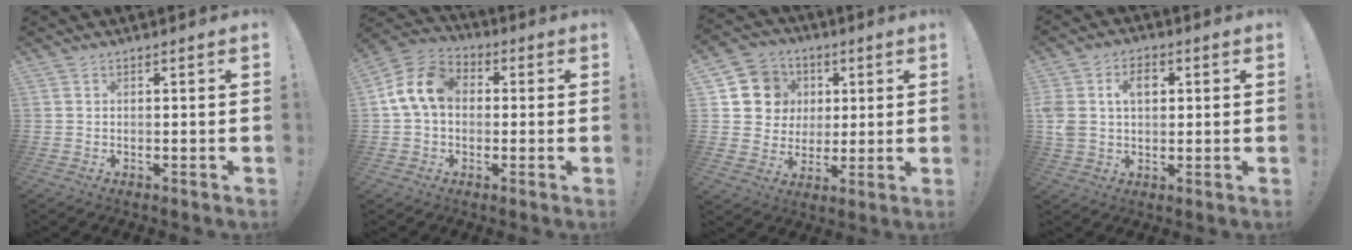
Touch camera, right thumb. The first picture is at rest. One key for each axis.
{"total": 12.3, "fx": 1.6, "fy": 9.1, "fz": 8.1, "tx": -0.149, "ty": 0.023, "tz": 0.037}
{"total": 10.6, "fx": 2.4, "fy": 10.1, "fz": 2.2, "tx": -0.029, "ty": -0.005, "tz": 0.057}
{"total": 8.6, "fx": 2.2, "fy": 6.4, "fz": 5.4, "tx": -0.101, "ty": 0.008, "tz": 0.042}